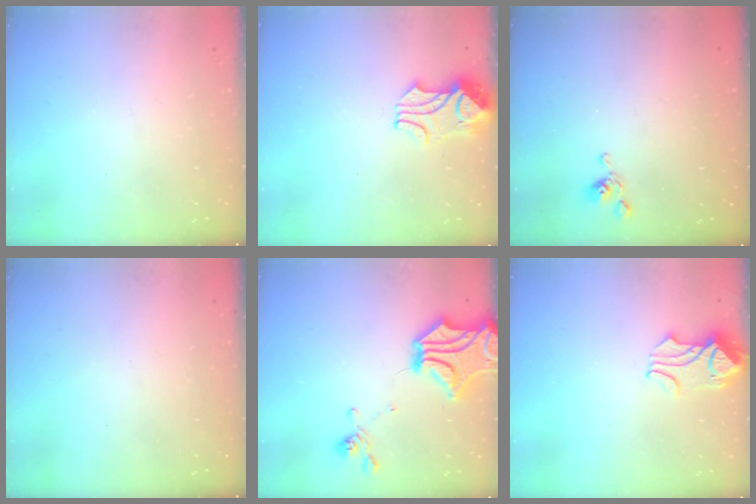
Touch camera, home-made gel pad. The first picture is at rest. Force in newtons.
{"total": 2.3, "press": 2.1, "slide": 0.9}
{"total": 6.3, "press": 6.3, "slide": 0.2}
{"total": 0.0}
{"total": 7.2, "press": 6.6, "slide": 2.8}
{"total": 0.9, "press": 0.2, "slide": 0.9}